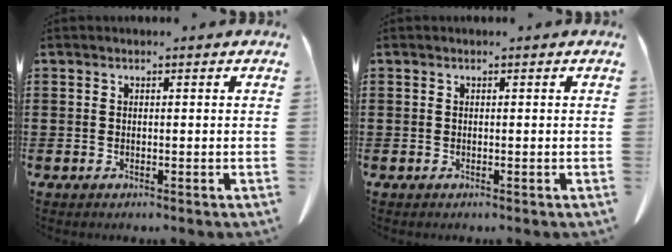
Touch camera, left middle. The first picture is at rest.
{"total": 0.0}